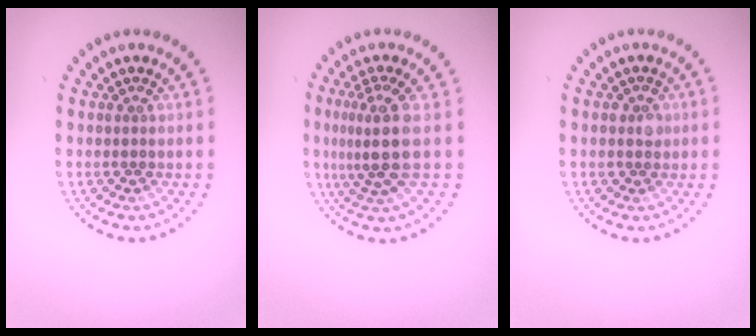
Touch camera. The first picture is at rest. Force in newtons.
{"total": 3.8, "press": 3.2, "slide": 2.1}
{"total": 1.4, "press": 1.3, "slide": 0.5}